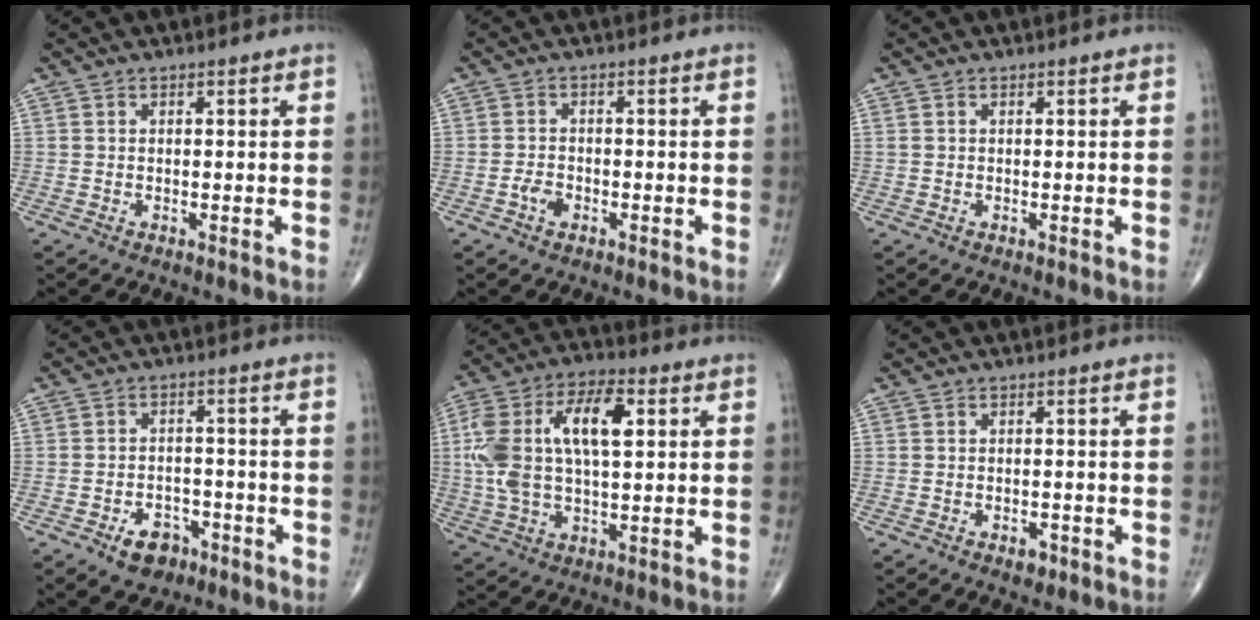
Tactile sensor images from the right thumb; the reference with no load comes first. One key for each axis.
{"total": 2.4, "fx": -1.2, "fy": 1.5, "fz": 1.4, "tx": -0.020, "ty": 0.008, "tz": -0.022}
{"total": 0.6, "fx": 0.2, "fy": 0.3, "fz": 0.4, "tx": -0.011, "ty": 0.012, "tz": 0.007}
{"total": 5.9, "fx": -3.5, "fy": 3.9, "fz": 2.7, "tx": -0.020, "ty": 0.023, "tz": -0.050}
{"total": 17.9, "fx": 3.3, "fy": 8.8, "fz": 15.2, "tx": -0.308, "ty": 0.025, "tz": 0.056}
{"total": 1.9, "fx": -1.1, "fy": 1.1, "fz": 1.1, "tx": -0.011, "ty": 0.002, "tz": -0.014}